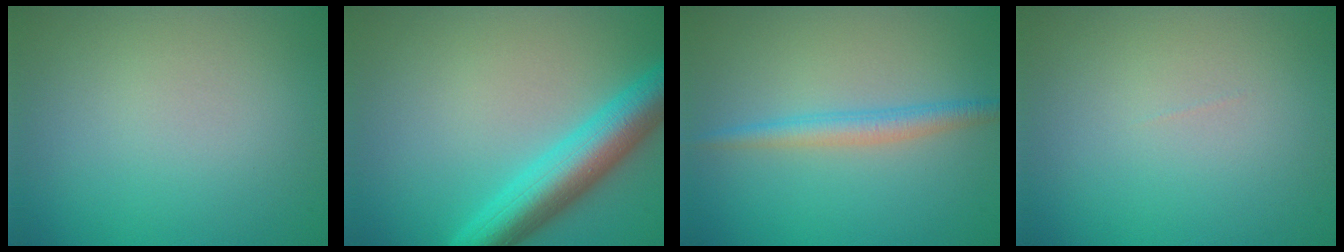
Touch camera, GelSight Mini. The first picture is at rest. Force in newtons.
{"total": 7.1, "press": 7.1, "slide": 0.3}
{"total": 2.5, "press": 2.5, "slide": 0.0}
{"total": 0.0}